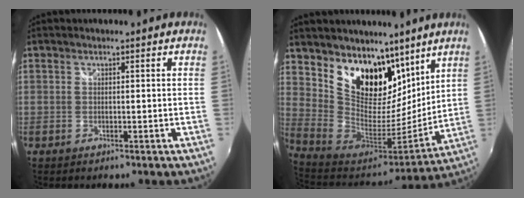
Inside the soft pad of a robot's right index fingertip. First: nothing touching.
{"total": 20.5, "force": [12.3, 12.3, 10.8], "torque": [-0.216, -0.009, 0.232]}